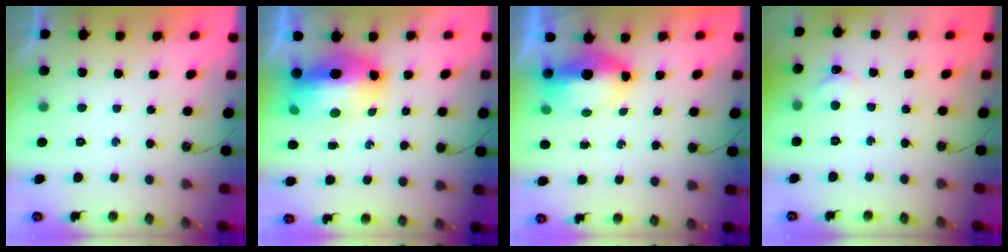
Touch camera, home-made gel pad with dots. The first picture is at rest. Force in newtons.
{"total": 13.2, "press": 13.0, "slide": 2.0}
{"total": 7.9, "press": 7.6, "slide": 2.0}
{"total": 1.7, "press": 1.7, "slide": 0.2}